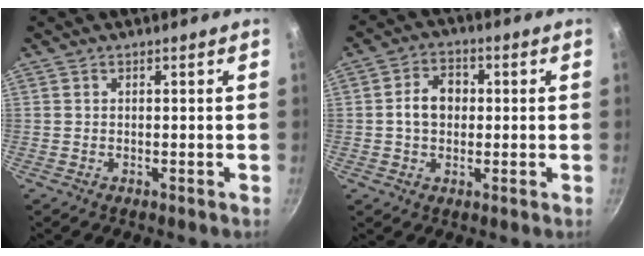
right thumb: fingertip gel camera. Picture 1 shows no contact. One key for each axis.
{"total": 6.6, "fx": 0.3, "fy": 5.1, "fz": 4.2, "tx": -0.047, "ty": 0.015, "tz": -0.004}